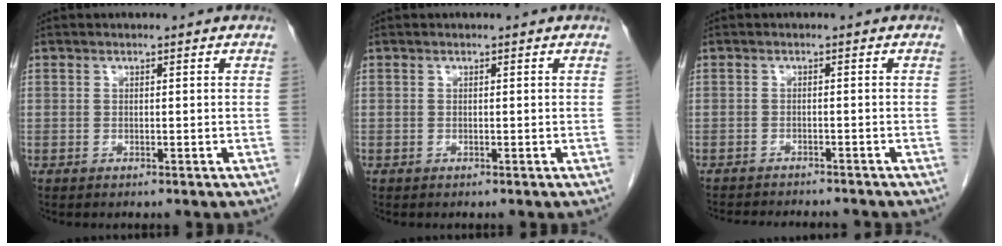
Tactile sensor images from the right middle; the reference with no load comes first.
{"total": 0.0}
{"total": 9.0, "force": [-8.3, 1.6, 2.9], "torque": [-0.042, -0.006, -0.108]}